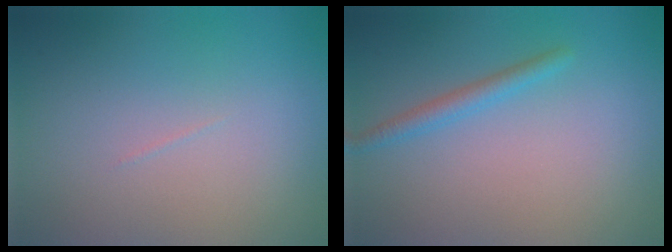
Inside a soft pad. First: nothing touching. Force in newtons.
{"total": 1.6, "press": 1.6, "slide": 0.1}